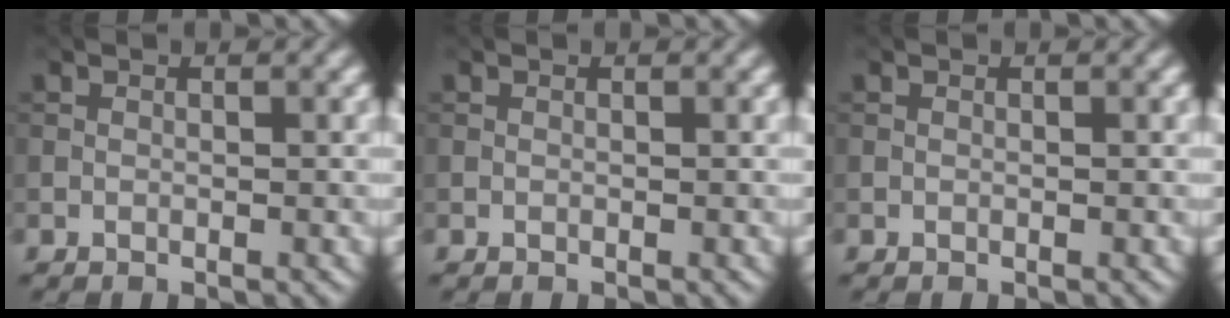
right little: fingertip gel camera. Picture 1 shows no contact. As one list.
[{"total": 0.0}, {"total": 0.0}]